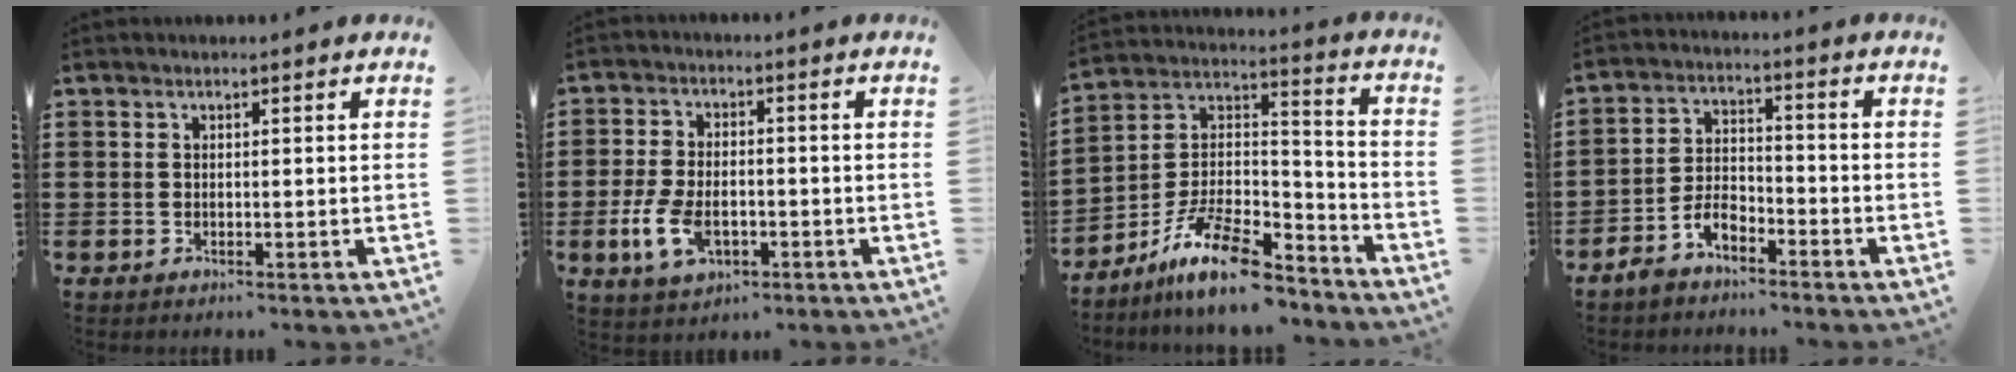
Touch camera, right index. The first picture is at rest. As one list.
[{"total": 6.6, "force": [-2.1, 3.6, 5.1], "torque": [-0.120, -0.001, -0.045]}, {"total": 12.7, "force": [-9.6, 3.7, 7.5], "torque": [-0.149, 0.028, -0.185]}, {"total": 4.7, "force": [-3.7, 2.0, 2.1], "torque": [-0.052, 0.010, -0.076]}]